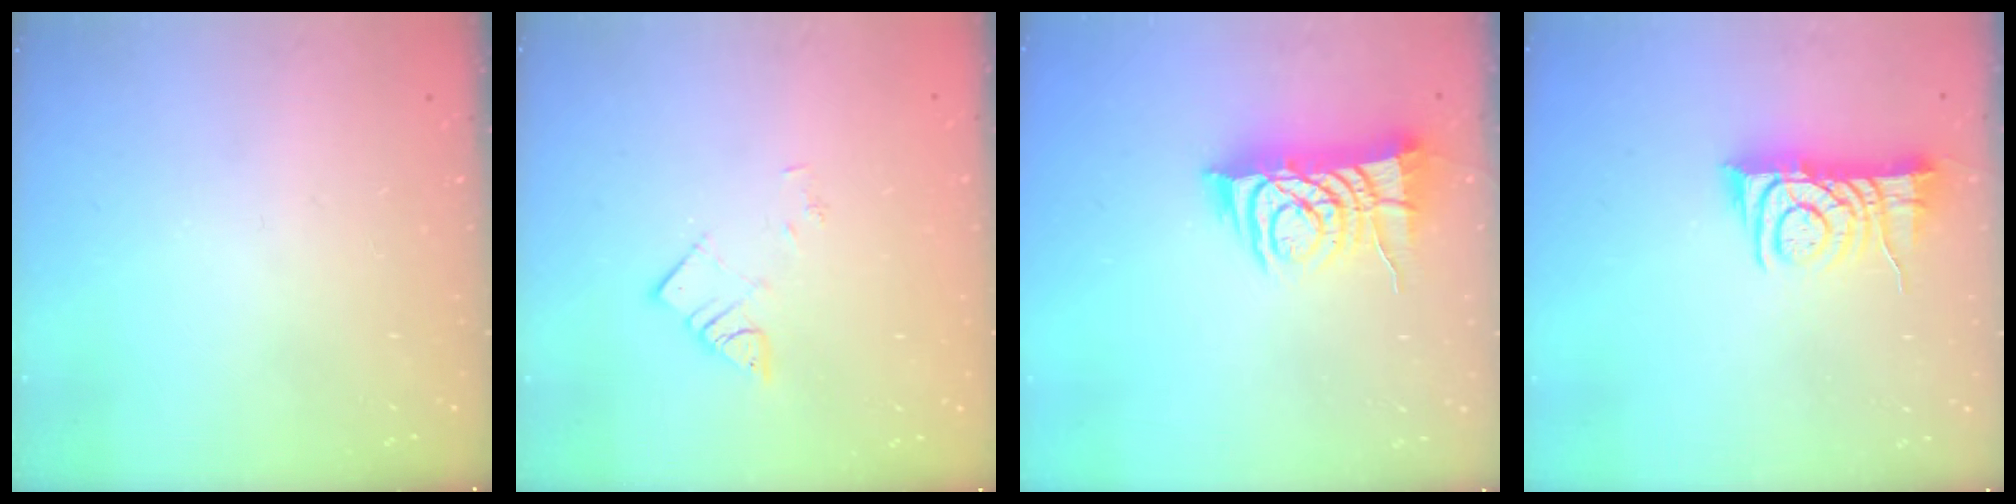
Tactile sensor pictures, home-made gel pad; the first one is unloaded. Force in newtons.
{"total": 4.2, "press": 4.2, "slide": 0.1}
{"total": 10.2, "press": 10.1, "slide": 1.1}
{"total": 7.6, "press": 7.6, "slide": 0.6}